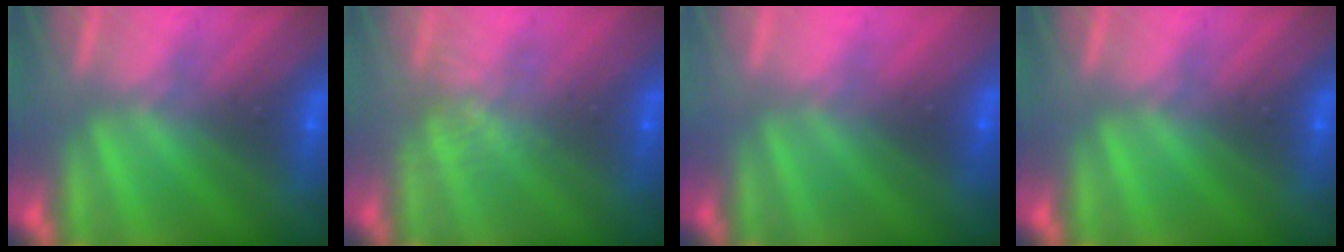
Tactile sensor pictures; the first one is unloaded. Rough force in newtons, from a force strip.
{"total": 1.6}
{"total": 3.3}
{"total": 0.0}